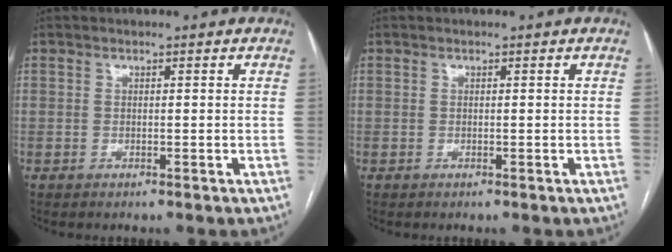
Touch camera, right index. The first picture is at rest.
{"total": 0.0}